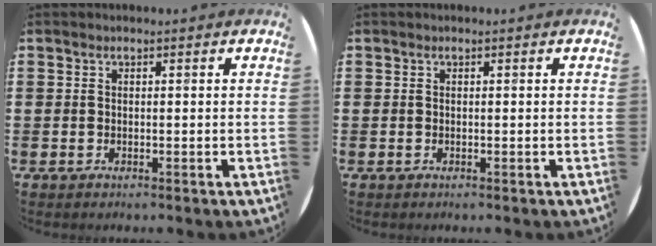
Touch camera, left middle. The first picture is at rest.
{"total": 0.0}